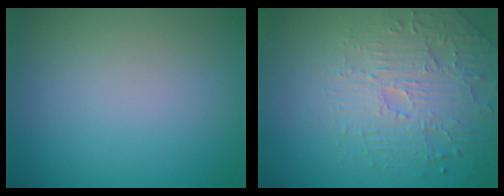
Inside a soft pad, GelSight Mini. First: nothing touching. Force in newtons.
{"total": 4.6, "press": 3.8, "slide": 2.6}